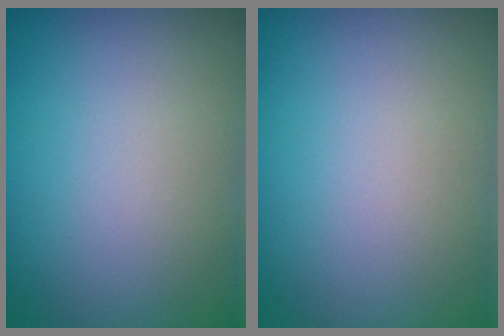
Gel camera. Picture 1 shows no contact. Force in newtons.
{"total": 0.0}